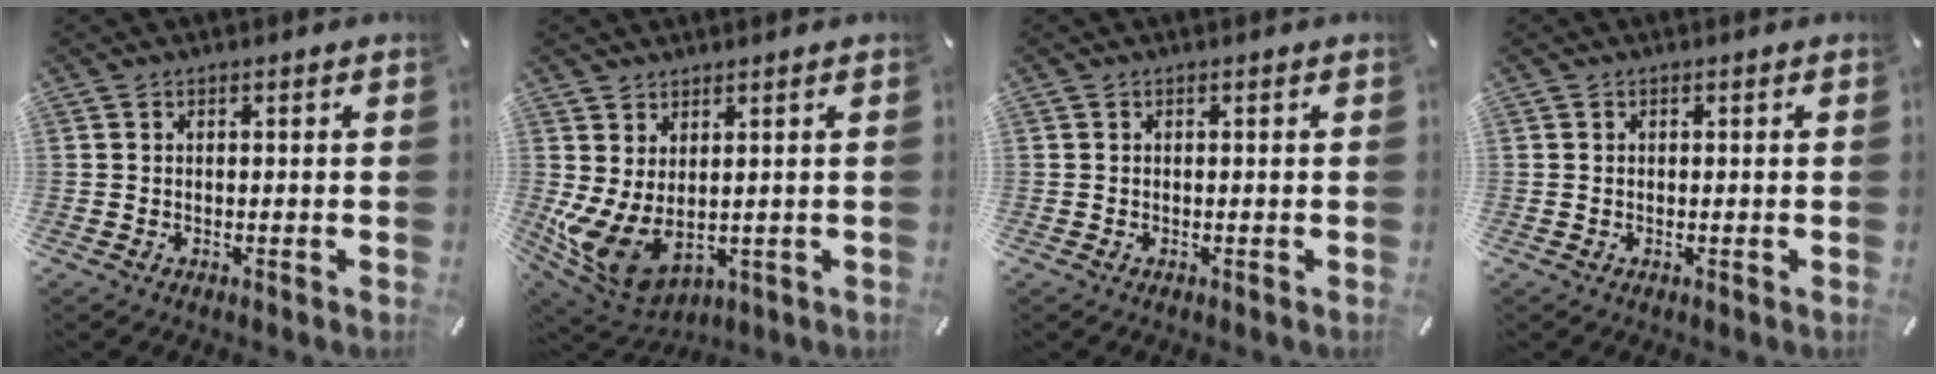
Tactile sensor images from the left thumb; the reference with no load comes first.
{"total": 8.8, "force": [-0.9, 5.4, 6.8], "torque": [-0.155, -0.019, -0.007]}
{"total": 0.0}
{"total": 0.0}